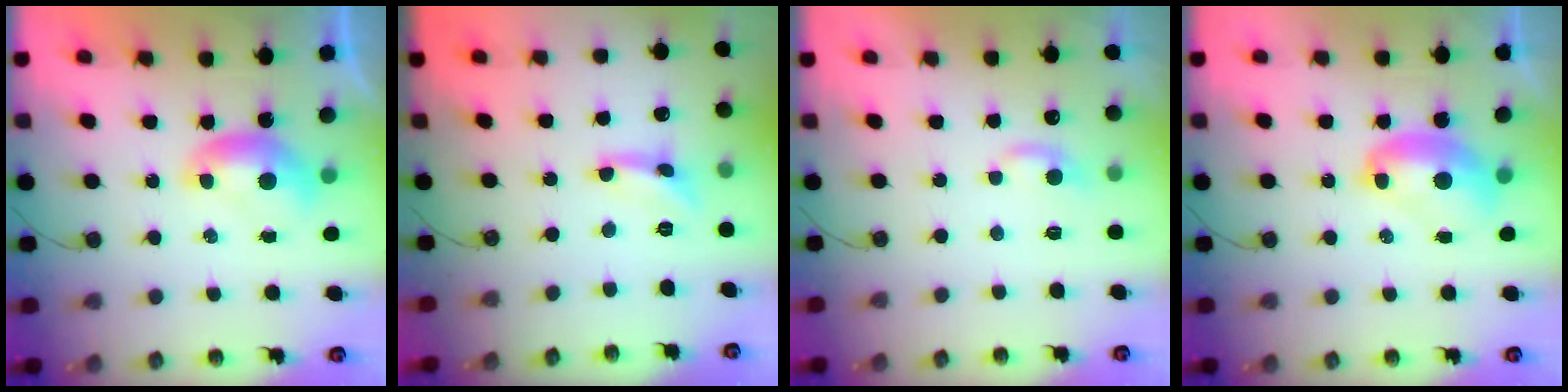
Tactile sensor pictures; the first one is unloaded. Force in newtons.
{"total": 2.0, "press": 2.0, "slide": 0.0}
{"total": 1.3, "press": 1.1, "slide": 0.7}
{"total": 3.5, "press": 3.5, "slide": 0.4}